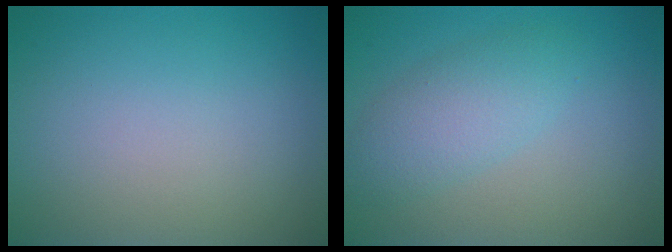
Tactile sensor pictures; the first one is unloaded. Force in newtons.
{"total": 3.4, "press": 3.4, "slide": 0.1}